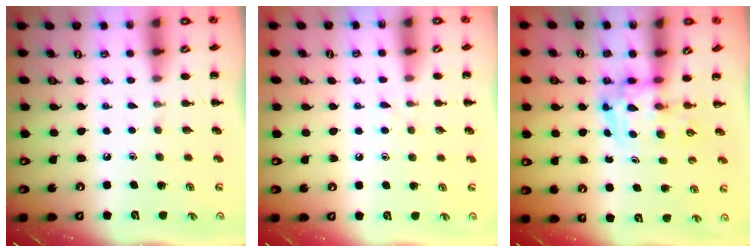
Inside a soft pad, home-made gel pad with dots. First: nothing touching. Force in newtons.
{"total": 3.7, "press": 3.3, "slide": 1.6}
{"total": 3.4, "press": 3.3, "slide": 0.6}